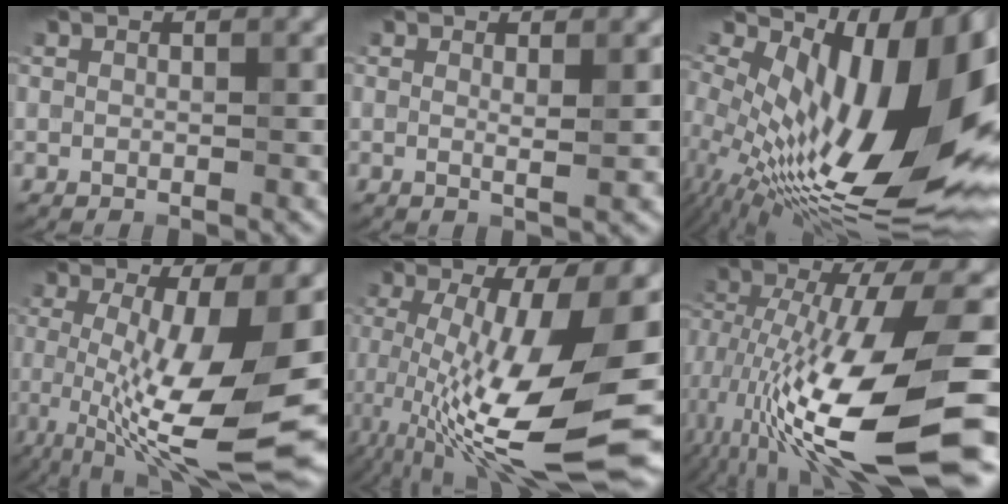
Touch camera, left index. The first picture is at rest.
{"total": 0.9, "force": [0.2, -0.1, 0.9], "torque": [-0.016, -0.002, 0.002]}
{"total": 17.8, "force": [2.9, 8.0, 15.7], "torque": [-0.251, 0.014, 0.039]}
{"total": 11.0, "force": [-1.7, 2.4, 10.6], "torque": [-0.187, -0.023, -0.025]}
{"total": 13.4, "force": [-3.2, 3.2, 12.6], "torque": [-0.223, -0.020, -0.055]}
{"total": 15.5, "force": [-5.5, 3.9, 14.0], "torque": [-0.275, -0.008, -0.092]}